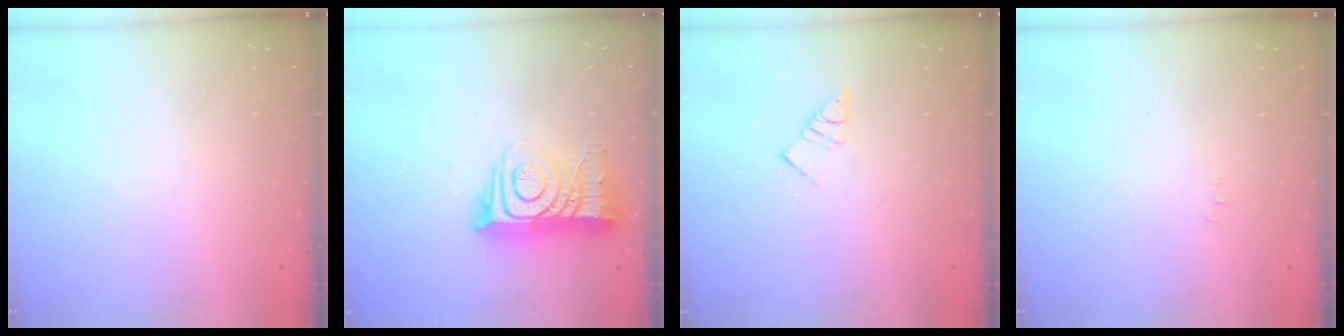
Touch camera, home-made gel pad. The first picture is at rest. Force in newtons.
{"total": 14.2, "press": 14.2, "slide": 1.2}
{"total": 5.7, "press": 5.6, "slide": 0.6}
{"total": 3.6, "press": 3.6, "slide": 0.4}